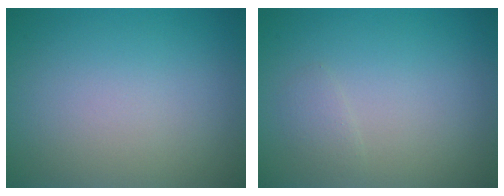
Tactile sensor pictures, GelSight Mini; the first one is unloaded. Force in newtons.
{"total": 0.9, "press": 0.9, "slide": 0.0}